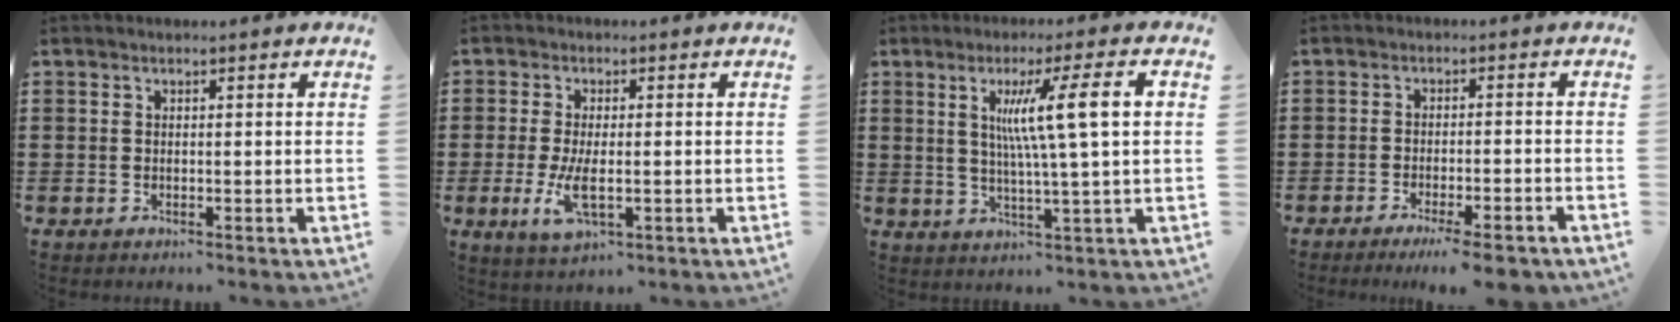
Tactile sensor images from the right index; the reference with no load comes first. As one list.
[{"total": 5.3, "force": [-1.0, 2.0, 4.8], "torque": [-0.109, -0.009, -0.023]}, {"total": 10.0, "force": [1.9, 0.0, 9.8], "torque": [-0.186, 0.004, 0.023]}, {"total": 4.2, "force": [-3.4, 0.0, 2.5], "torque": [-0.039, -0.008, -0.063]}]